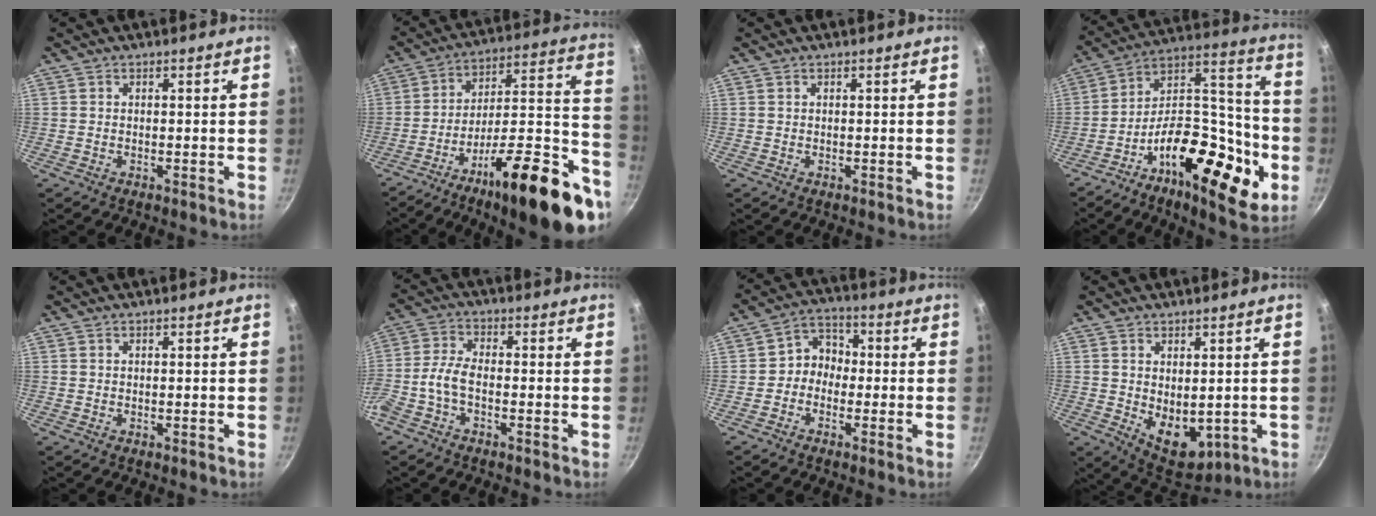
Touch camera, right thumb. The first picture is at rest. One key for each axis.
{"total": 27.9, "fx": -13.3, "fy": 7.6, "fz": 23.3, "tx": -0.270, "ty": 0.076, "tz": -0.208}
{"total": 0.0}
{"total": 25.9, "fx": -9.9, "fy": 11.5, "fz": 21.0, "tx": -0.274, "ty": 0.055, "tz": -0.162}
{"total": 0.0}
{"total": 5.1, "fx": -2.3, "fy": 2.2, "fz": 4.0, "tx": -0.097, "ty": 0.025, "tz": -0.059}
{"total": 5.2, "fx": -1.3, "fy": 4.5, "fz": 2.4, "tx": -0.010, "ty": 0.027, "tz": -0.038}
{"total": 9.0, "fx": -0.2, "fy": 5.7, "fz": 7.0, "tx": -0.081, "ty": -0.021, "tz": 0.018}